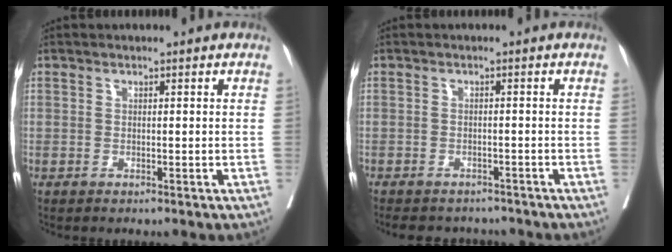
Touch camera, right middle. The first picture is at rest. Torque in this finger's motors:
{"motor_torque": [0.54, -0.56, 0.17, 0.01]}